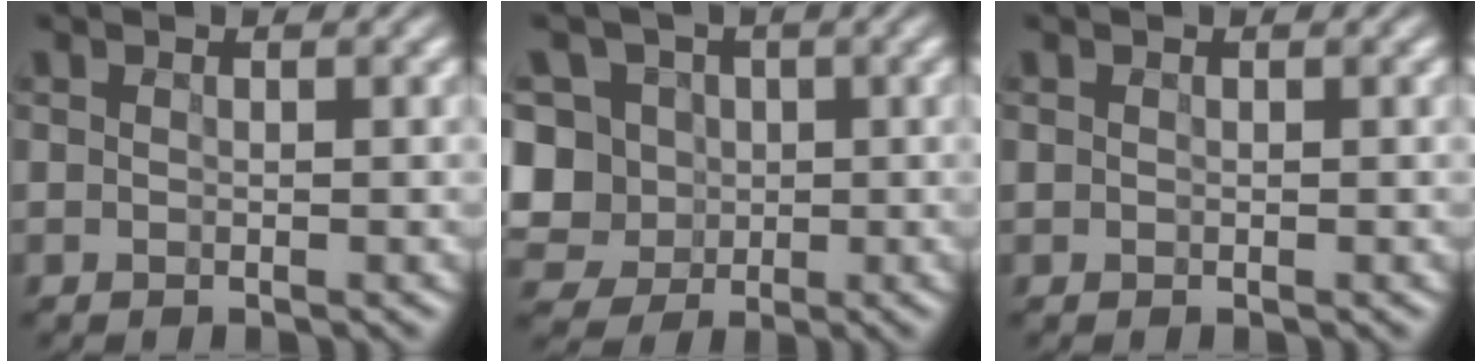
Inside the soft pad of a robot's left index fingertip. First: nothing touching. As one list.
[{"total": 11.0, "force": [0.9, 10.2, 4.1], "torque": [-0.137, 0.022, 0.015]}, {"total": 0.0}]